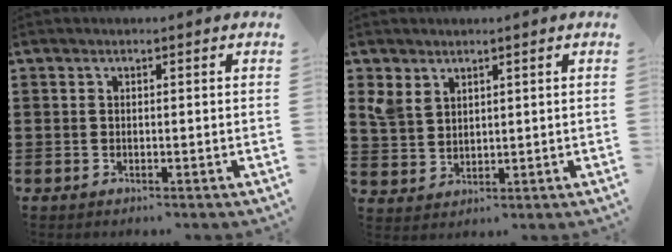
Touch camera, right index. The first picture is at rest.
{"total": 3.8, "force": [2.4, 2.6, 1.3], "torque": [-0.038, 0.012, 0.048]}